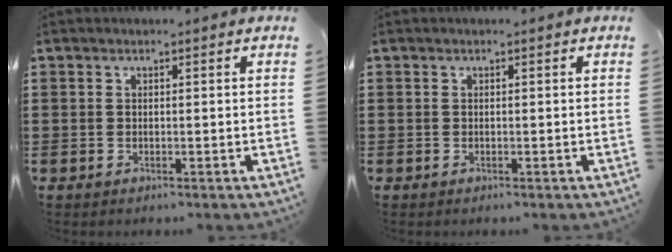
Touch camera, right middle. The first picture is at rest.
{"total": 0.0}